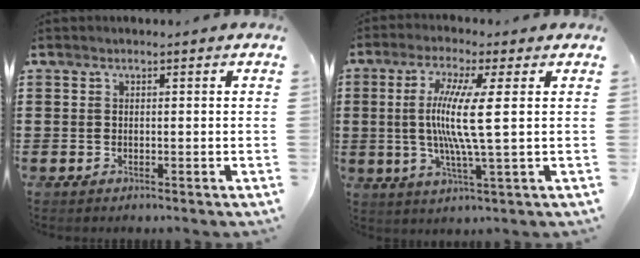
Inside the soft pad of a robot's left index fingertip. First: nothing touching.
{"total": 9.2, "force": [1.0, 0.0, 9.2], "torque": [-0.187, -0.011, 0.008]}